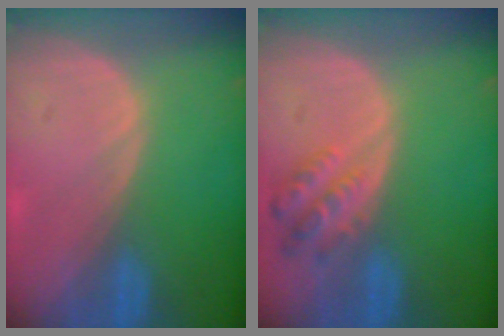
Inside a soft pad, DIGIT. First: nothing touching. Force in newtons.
{"total": 5.0, "press": 4.8, "slide": 1.5}